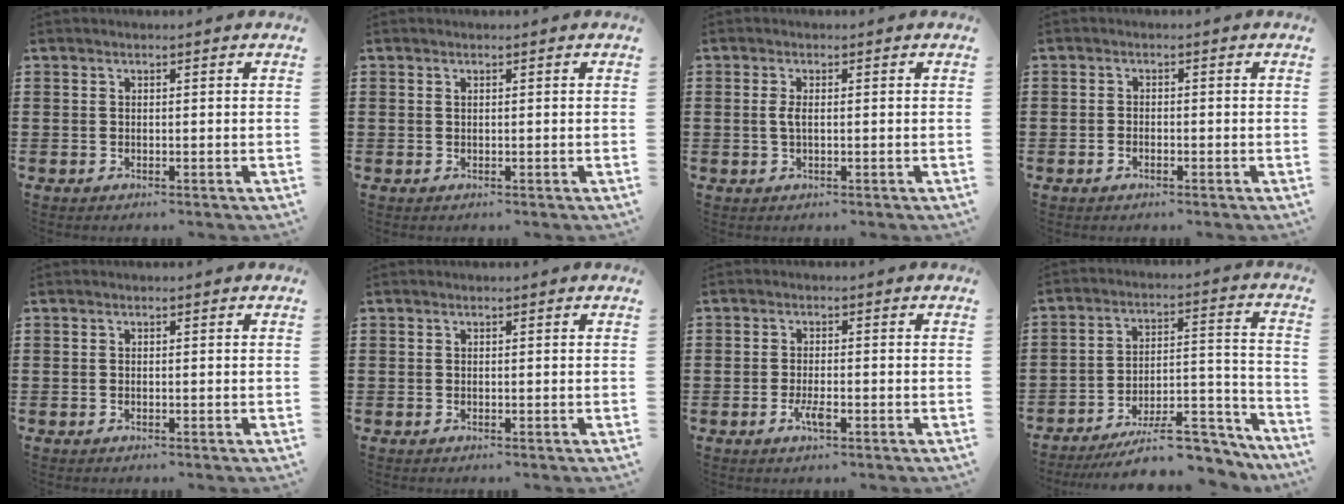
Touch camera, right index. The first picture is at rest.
{"total": 0.0}
{"total": 1.8, "force": [0.0, 0.5, 1.7], "torque": [-0.039, -0.002, -0.003]}
{"total": 0.9, "force": [-0.6, 0.4, 0.5], "torque": [-0.011, -0.003, -0.012]}
{"total": 0.0}
{"total": 0.0}
{"total": 2.9, "force": [-1.4, 0.7, 2.4], "torque": [-0.054, -0.004, -0.028]}
{"total": 11.8, "force": [-9.6, 2.9, 6.4], "torque": [-0.077, 0.042, -0.170]}